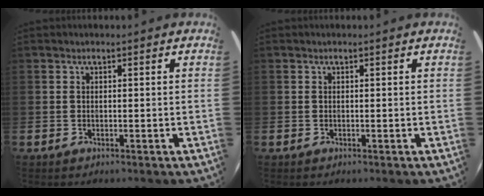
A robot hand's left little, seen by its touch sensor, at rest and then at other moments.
{"total": 0.0}